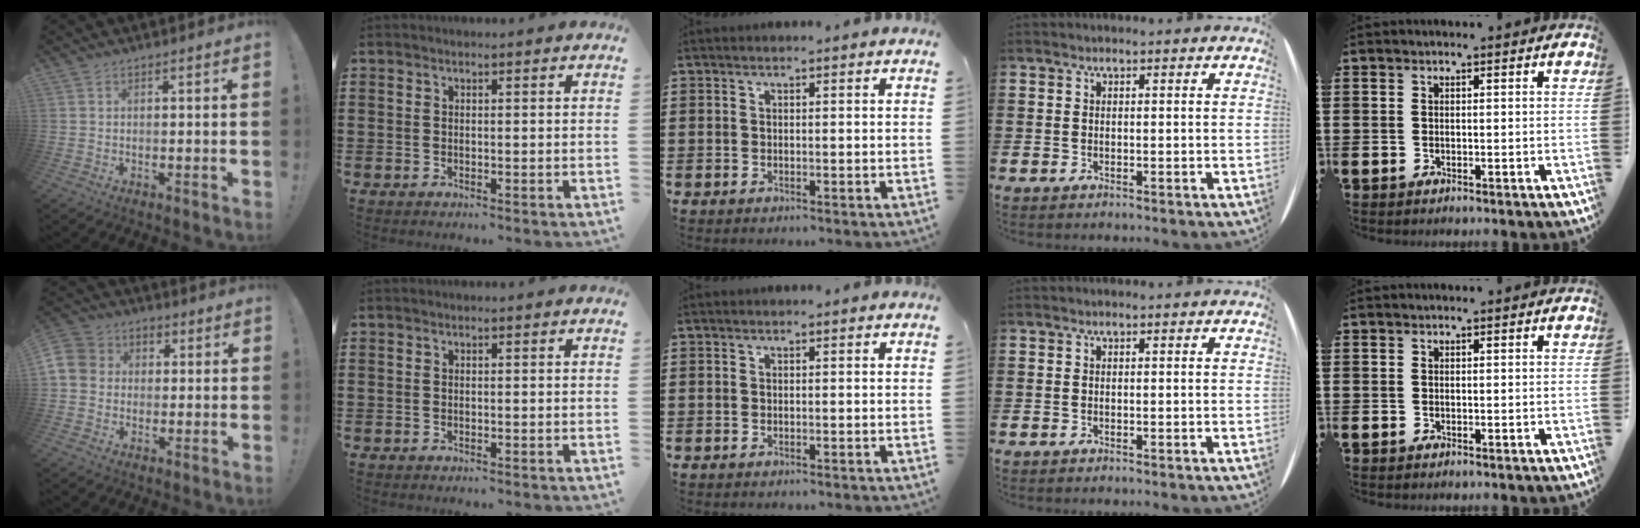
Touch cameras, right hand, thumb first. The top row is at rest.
{"thumb": {"total": 7.7, "force": [-0.4, 7.1, 2.9], "torque": [-0.046, 0.021, -0.003]}}